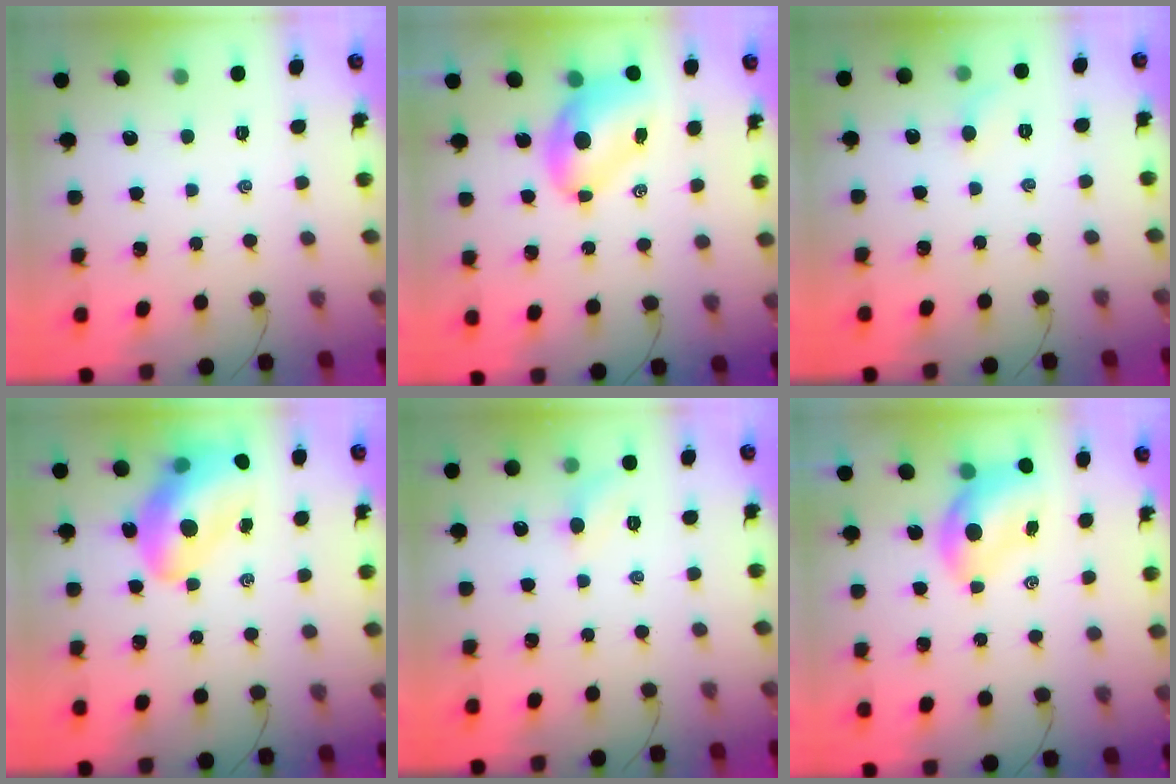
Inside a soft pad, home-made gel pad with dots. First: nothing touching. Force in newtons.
{"total": 7.5, "press": 7.3, "slide": 1.5}
{"total": 3.9, "press": 3.6, "slide": 1.4}
{"total": 17.0, "press": 16.4, "slide": 4.6}
{"total": 5.1, "press": 4.8, "slide": 1.7}
{"total": 6.7, "press": 6.6, "slide": 0.8}